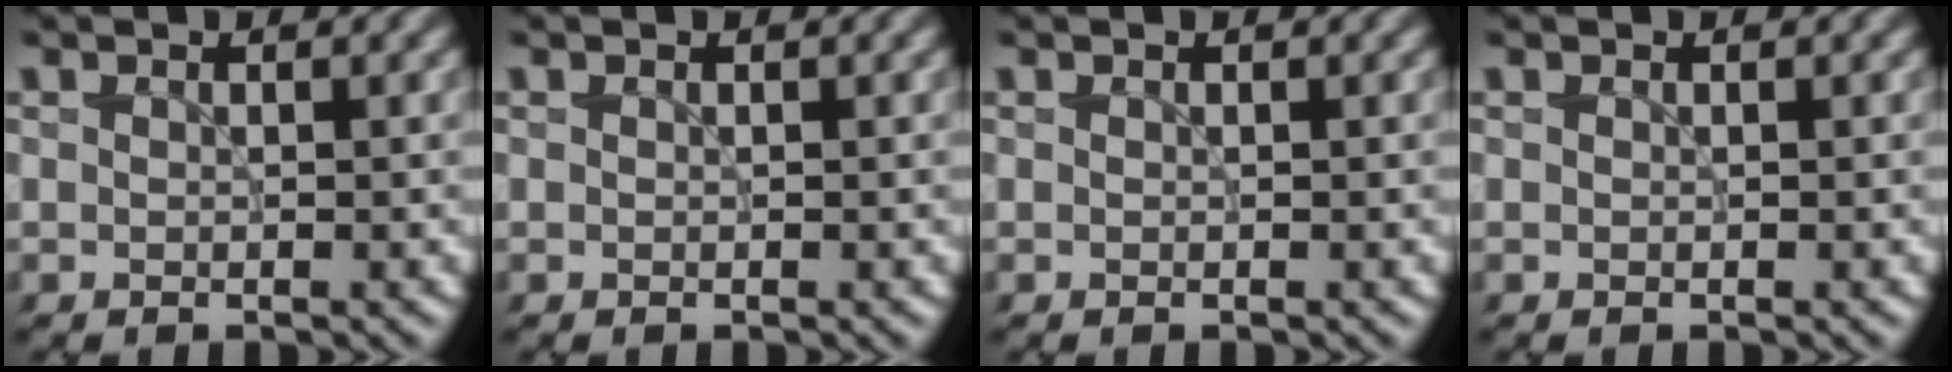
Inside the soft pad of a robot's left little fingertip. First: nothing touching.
{"total": 0.0}
{"total": 0.0}
{"total": 0.0}